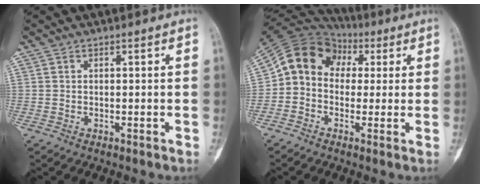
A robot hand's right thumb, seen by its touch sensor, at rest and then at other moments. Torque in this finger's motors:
{"motor_torque": [1.30, 1.38, 0.05, -0.02, 0.10]}